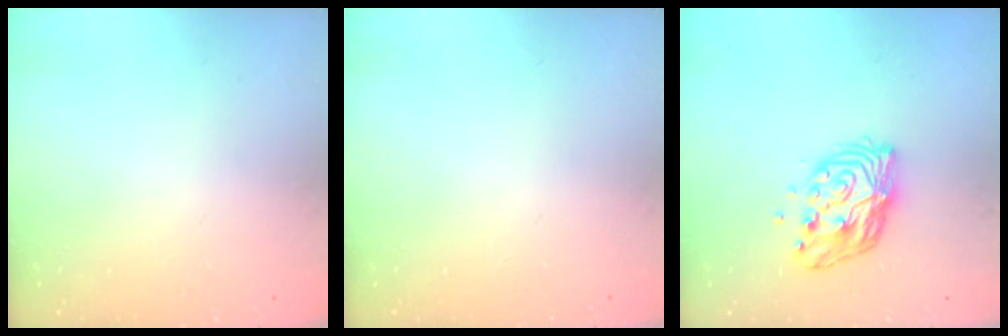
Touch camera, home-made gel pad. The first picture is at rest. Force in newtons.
{"total": 0.0}
{"total": 11.1, "press": 11.1, "slide": 1.1}